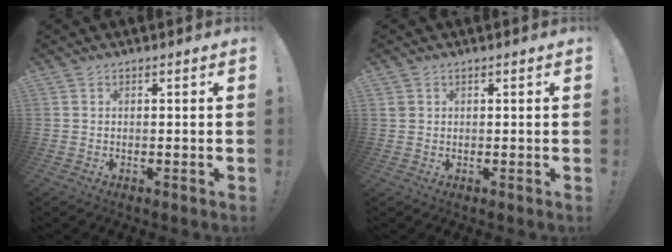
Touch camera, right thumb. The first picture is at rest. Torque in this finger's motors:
{"motor_torque": [-0.02, -0.01, 0.00, -0.01, 0.00]}